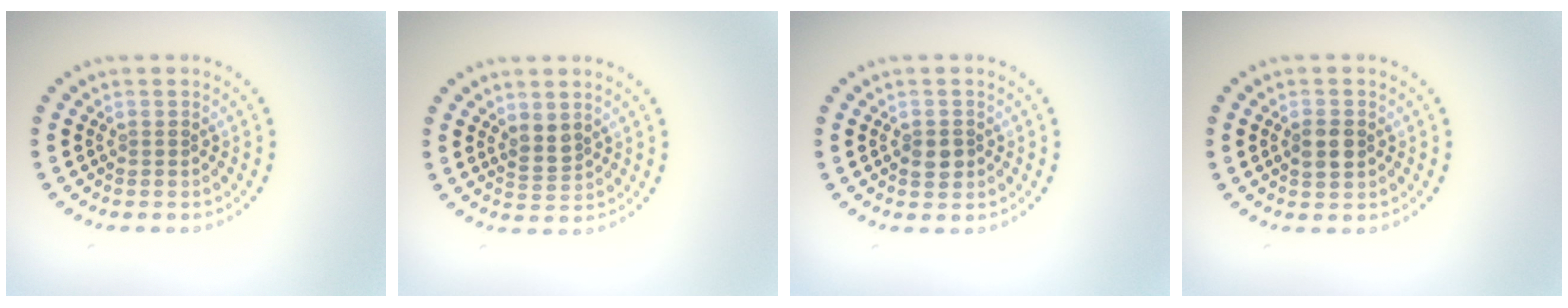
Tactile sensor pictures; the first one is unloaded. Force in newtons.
{"total": 1.8, "press": 1.5, "slide": 0.9}
{"total": 1.7, "press": 1.7, "slide": 0.1}
{"total": 2.1, "press": 2.1, "slide": 0.3}